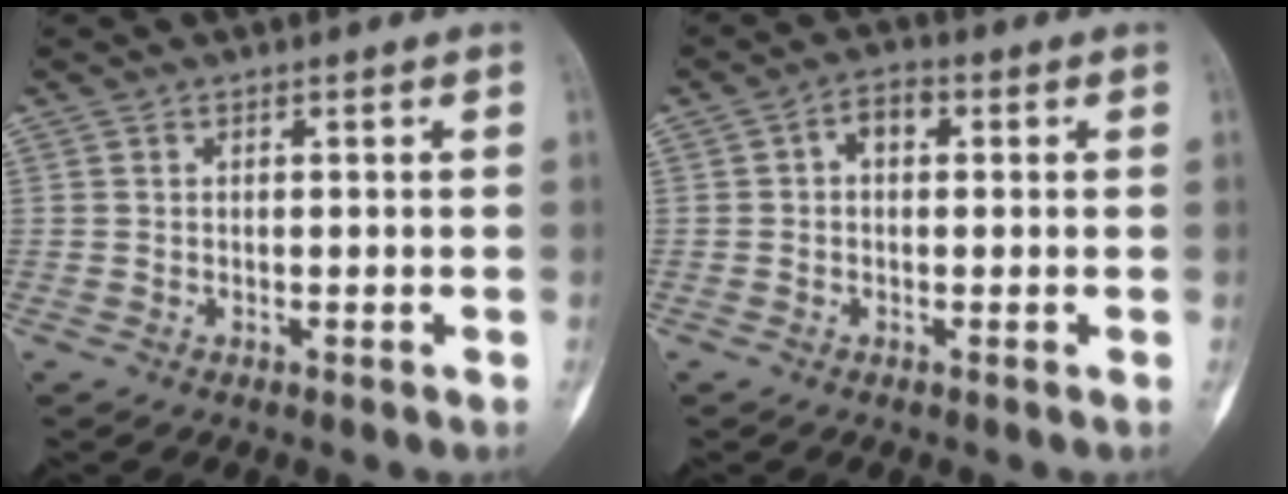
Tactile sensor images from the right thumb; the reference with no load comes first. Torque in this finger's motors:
{"motor_torque": [0.13, 0.08, -0.01, 0.00, 0.00]}